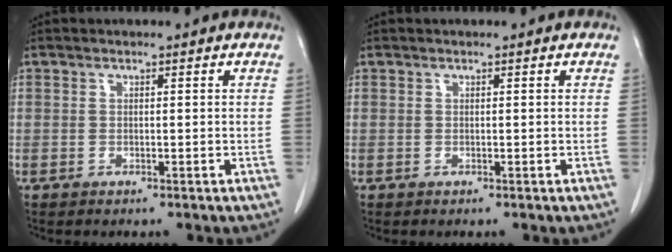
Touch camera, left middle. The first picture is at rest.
{"total": 0.0}